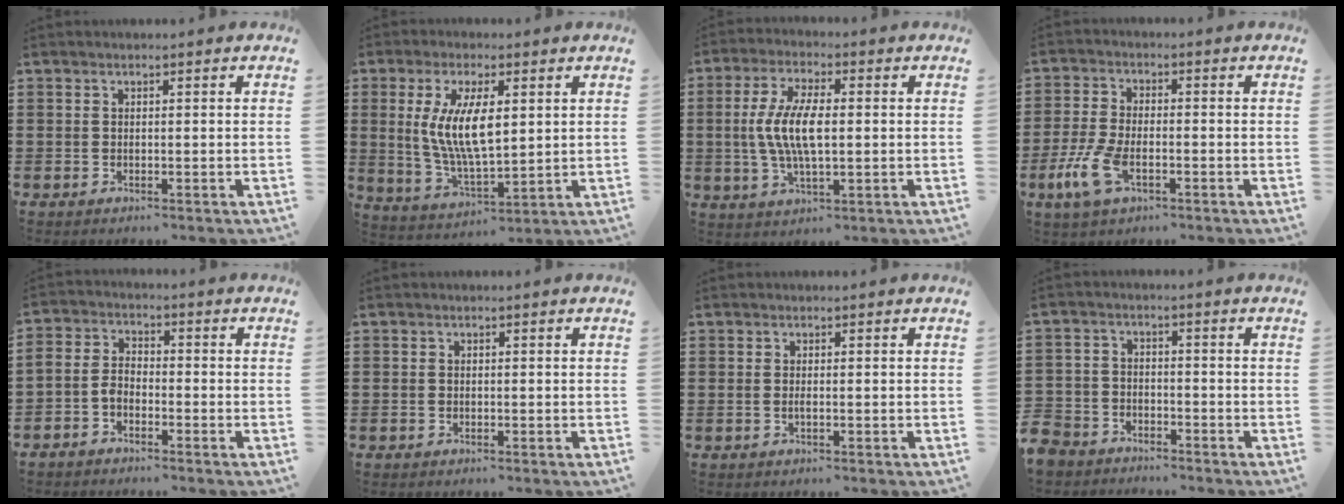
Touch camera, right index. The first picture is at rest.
{"total": 9.6, "force": [1.8, 3.6, 8.7], "torque": [-0.182, 0.004, 0.030]}
{"total": 8.6, "force": [0.0, 3.1, 8.0], "torque": [-0.180, -0.003, -0.009]}
{"total": 7.3, "force": [-2.7, 3.3, 5.9], "torque": [-0.153, -0.012, -0.058]}
{"total": 3.1, "force": [-2.5, 1.5, 1.2], "torque": [-0.033, 0.004, -0.054]}
{"total": 0.5, "force": [-0.4, 0.3, 0.1], "torque": [-0.001, 0.001, -0.010]}
{"total": 0.7, "force": [-0.2, 0.0, 0.6], "torque": [-0.011, -0.004, -0.003]}
{"total": 4.6, "force": [-4.2, 1.7, 0.0], "torque": [-0.034, -0.002, -0.098]}